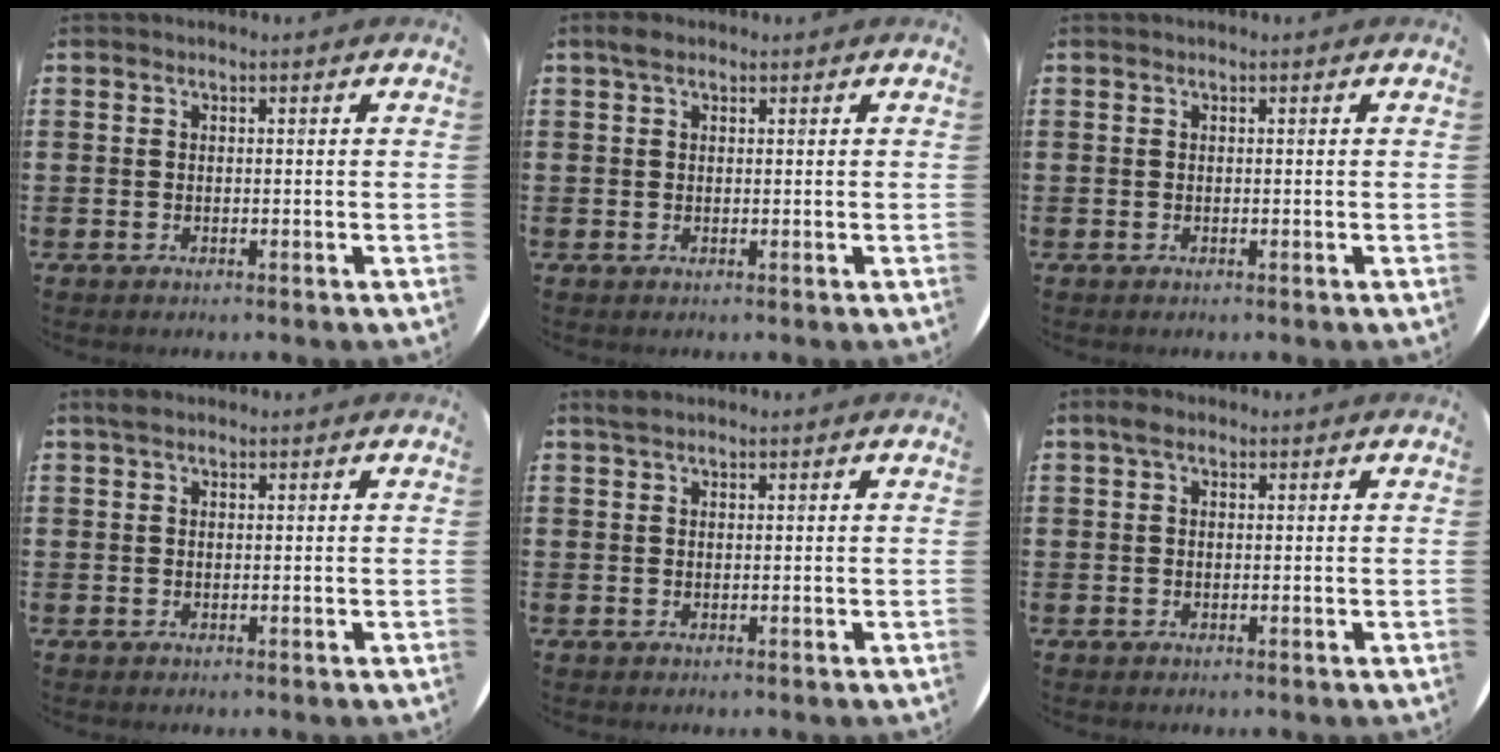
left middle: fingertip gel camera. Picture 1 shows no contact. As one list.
[{"total": 1.4, "force": [0.9, 0.7, 0.7], "torque": [-0.009, 0.002, 0.015]}, {"total": 0.0}, {"total": 0.8, "force": [0.6, 0.3, 0.4], "torque": [-0.008, 0.004, 0.010]}, {"total": 0.9, "force": [0.8, 0.1, 0.3], "torque": [-0.008, 0.002, 0.015]}, {"total": 1.2, "force": [0.7, 0.7, 0.8], "torque": [-0.010, 0.003, 0.010]}]